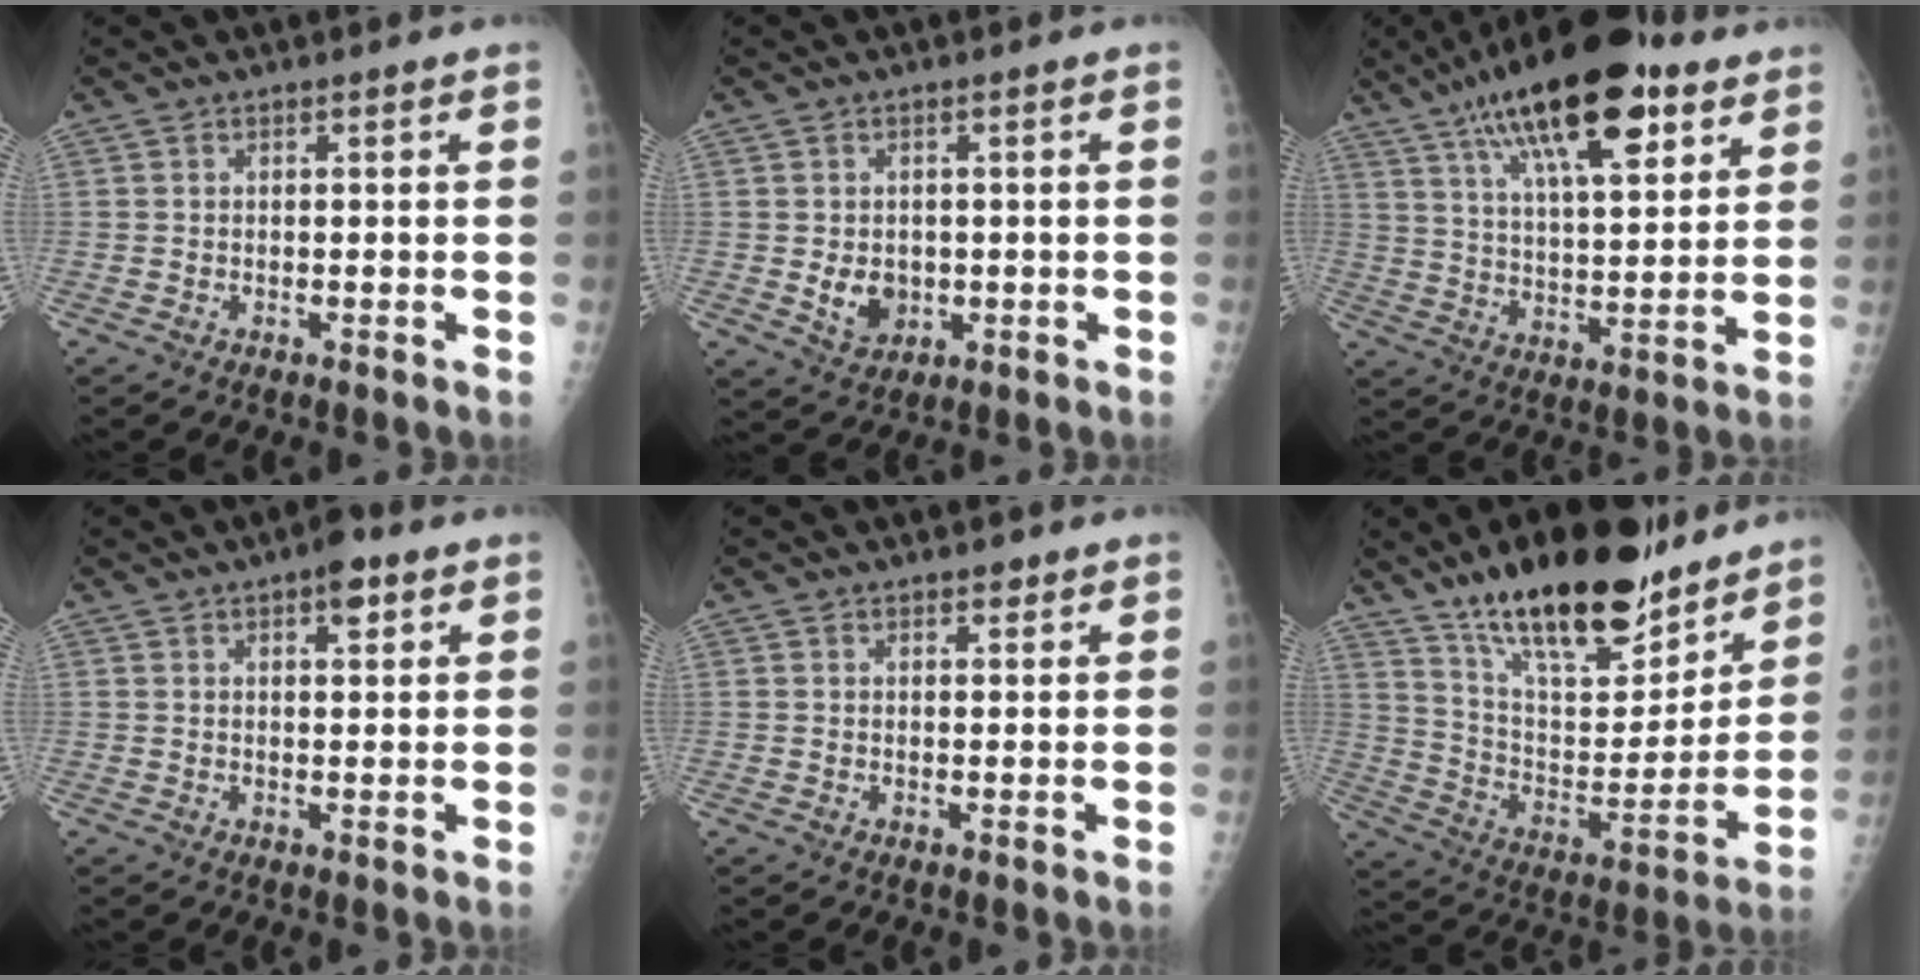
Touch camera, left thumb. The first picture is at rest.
{"total": 4.8, "force": [-0.3, 3.9, 2.8], "torque": [-0.027, -0.005, 0.008]}
{"total": 22.6, "force": [12.6, 8.0, 16.9], "torque": [-0.259, -0.026, 0.208]}
{"total": 4.2, "force": [2.3, 1.7, 3.0], "torque": [-0.030, -0.007, 0.028]}
{"total": 1.6, "force": [1.2, 0.7, 0.7], "torque": [-0.002, -0.006, 0.014]}
{"total": 25.2, "force": [18.5, 8.9, 14.6], "torque": [-0.196, -0.085, 0.307]}